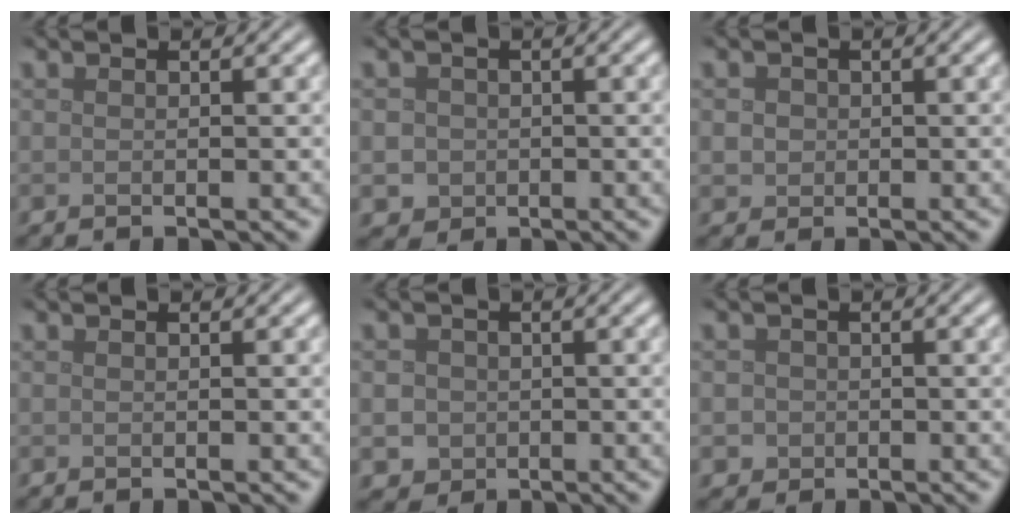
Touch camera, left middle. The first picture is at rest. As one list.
[{"total": 2.5, "force": [-0.3, 2.4, 0.5], "torque": [0.006, 0.004, -0.011]}, {"total": 1.7, "force": [0.3, 1.6, 0.6], "torque": [-0.007, 0.003, 0.009]}, {"total": 0.0}, {"total": 2.8, "force": [-0.4, 2.7, 0.7], "torque": [0.004, 0.004, -0.014]}, {"total": 1.6, "force": [-0.2, 1.5, 0.3], "torque": [0.009, -0.002, -0.003]}]